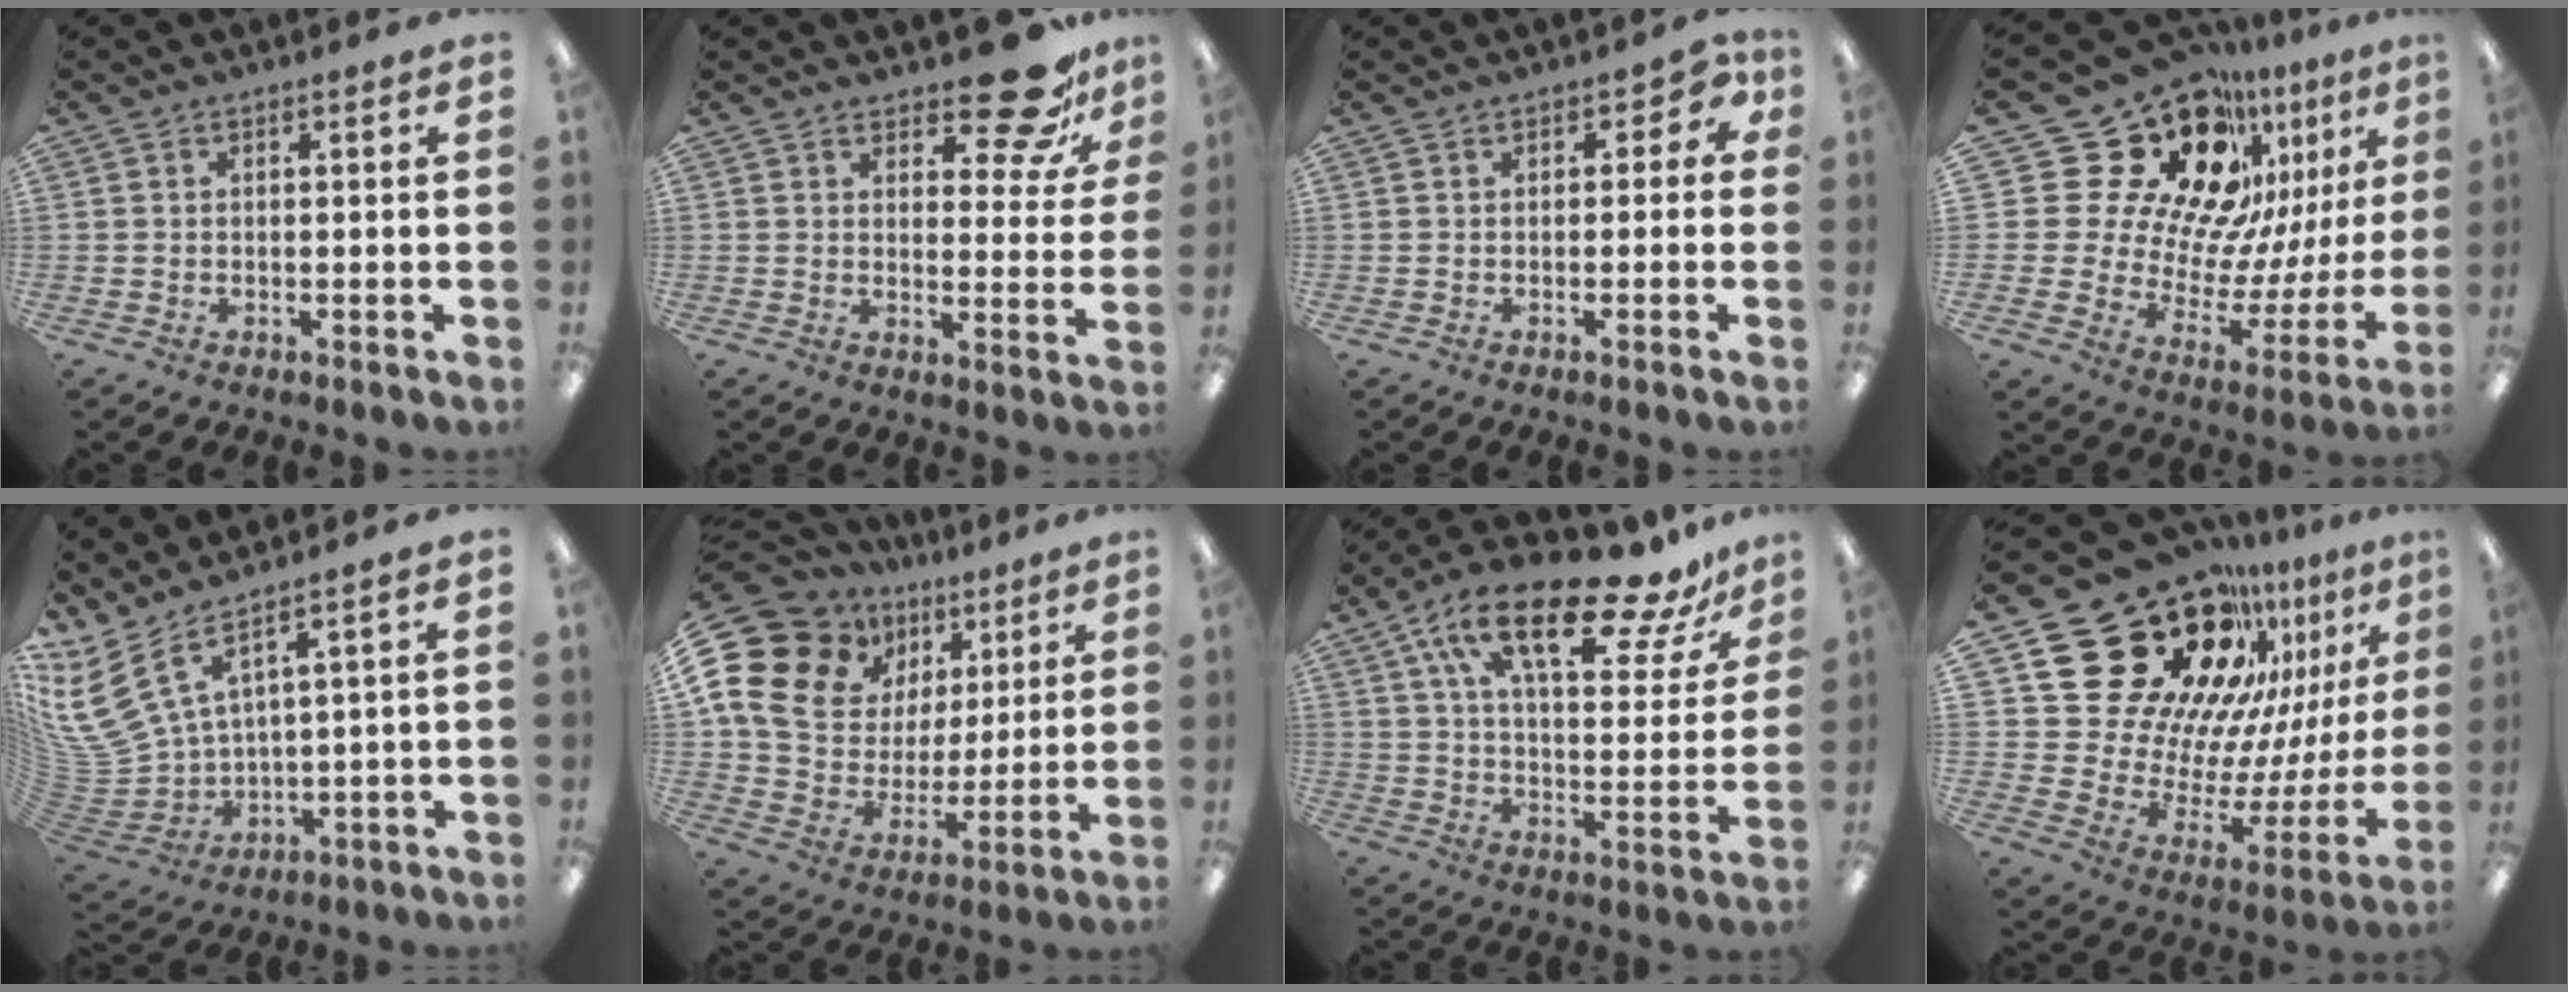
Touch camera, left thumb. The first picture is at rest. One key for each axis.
{"total": 14.0, "fx": 10.3, "fy": 5.3, "fz": 7.9, "tx": -0.095, "ty": -0.066, "tz": 0.172}
{"total": 2.9, "fx": 0.5, "fy": 2.1, "fz": 2.0, "tx": -0.022, "ty": 0.003, "tz": 0.005}
{"total": 27.4, "fx": 17.1, "fy": 17.3, "fz": 12.7, "tx": -0.208, "ty": -0.143, "tz": 0.333}
{"total": 12.6, "fx": 7.1, "fy": 6.7, "fz": 7.9, "tx": -0.200, "ty": -0.053, "tz": 0.137}
{"total": 19.0, "fx": 8.5, "fy": 14.8, "fz": 8.2, "tx": -0.178, "ty": -0.045, "tz": 0.172}
{"total": 22.8, "fx": 15.1, "fy": 8.0, "fz": 15.1, "tx": -0.251, "ty": -0.085, "tz": 0.249}
{"total": 28.7, "fx": 19.1, "fy": 17.7, "fz": 12.0, "tx": -0.160, "ty": -0.166, "tz": 0.387}